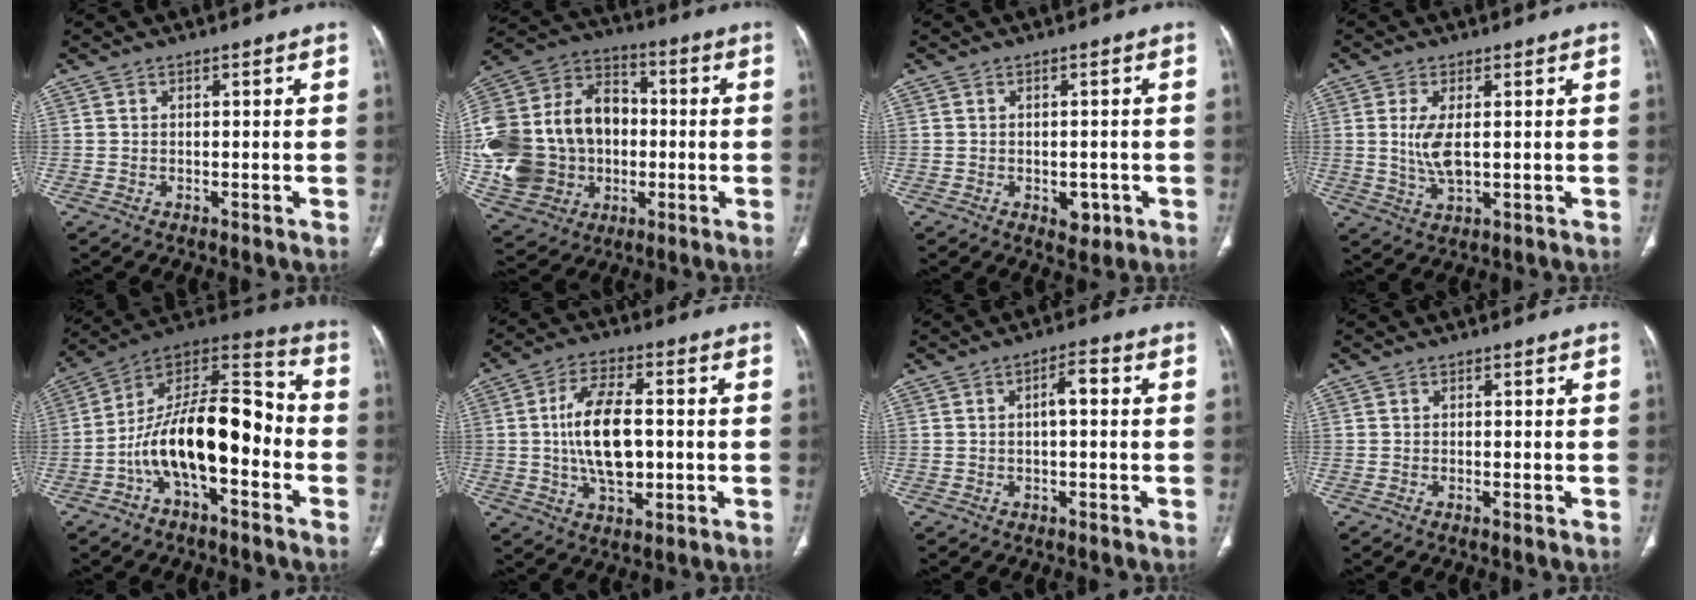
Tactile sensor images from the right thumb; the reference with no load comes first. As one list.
[{"total": 27.3, "force": [-2.0, 21.7, 16.5], "torque": [-0.339, 0.040, -0.018]}, {"total": 3.4, "force": [-1.1, 2.2, 2.3], "torque": [-0.016, 0.002, -0.007]}, {"total": 6.0, "force": [0.5, 2.5, 5.5], "torque": [-0.121, -0.010, 0.015]}, {"total": 19.7, "force": [-5.0, 9.1, 16.7], "torque": [-0.262, 0.074, -0.089]}, {"total": 12.8, "force": [-0.1, 6.4, 11.1], "torque": [-0.198, 0.005, 0.000]}, {"total": 3.3, "force": [0.1, 1.2, 3.0], "torque": [-0.043, 0.014, -0.002]}, {"total": 0.7, "force": [-0.3, 0.1, 0.6], "torque": [-0.014, -0.001, -0.003]}]